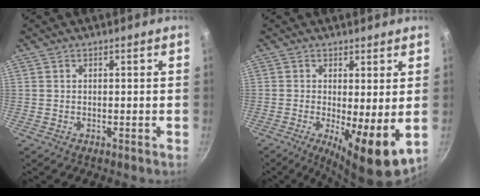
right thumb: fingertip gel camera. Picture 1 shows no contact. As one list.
[{"total": 9.6, "force": [-0.7, 2.7, 9.2], "torque": [-0.133, -0.020, -0.005]}]